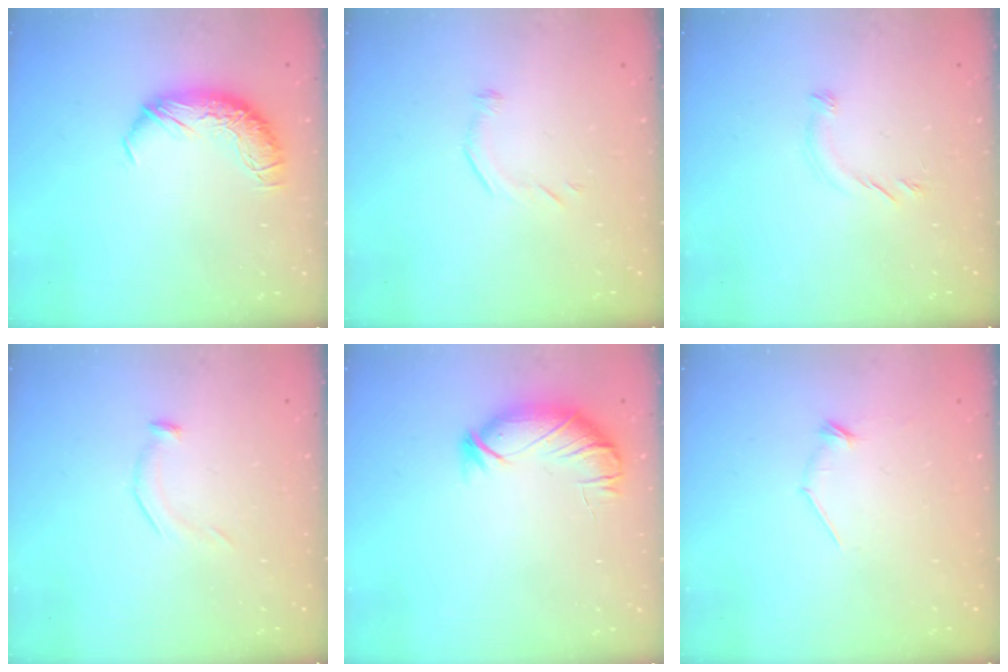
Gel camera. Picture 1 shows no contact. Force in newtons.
{"total": 7.3, "press": 7.3, "slide": 0.7}
{"total": 5.2, "press": 5.1, "slide": 1.1}
{"total": 7.5, "press": 7.4, "slide": 0.7}
{"total": 3.8, "press": 3.5, "slide": 1.5}
{"total": 7.8, "press": 7.8, "slide": 0.5}